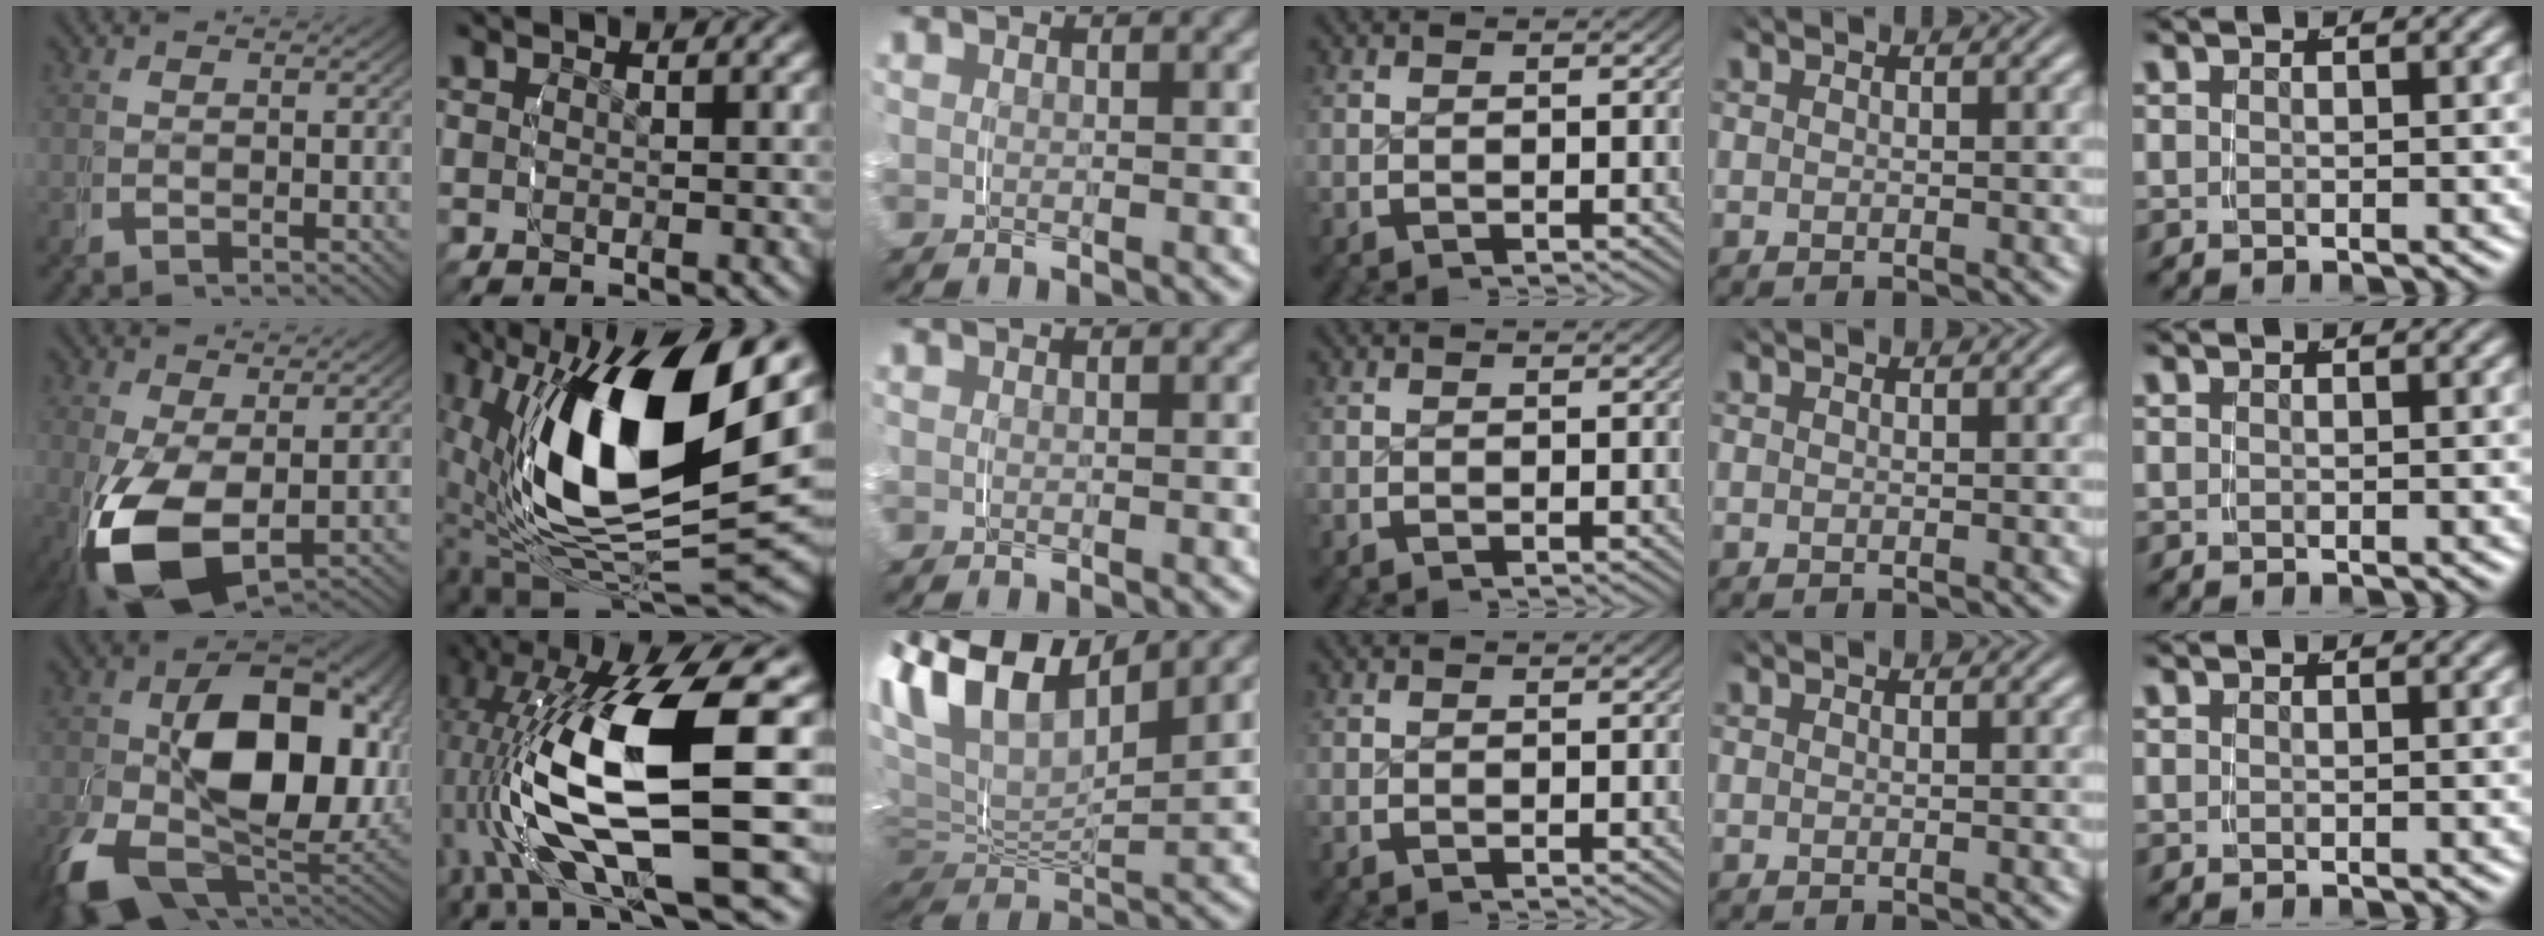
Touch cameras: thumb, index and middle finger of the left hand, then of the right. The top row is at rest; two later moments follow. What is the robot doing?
{"motion": "grasp_and_lifting", "object": "fork"}